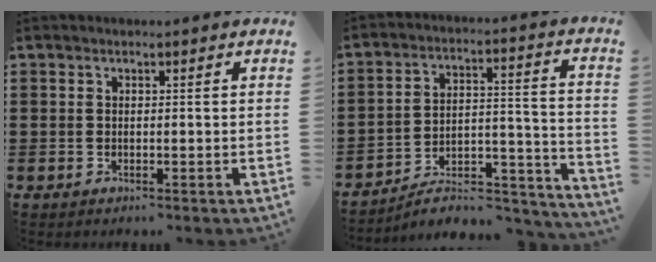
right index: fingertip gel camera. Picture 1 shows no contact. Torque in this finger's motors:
{"motor_torque": [-0.13, -1.06, 0.62, 0.12]}